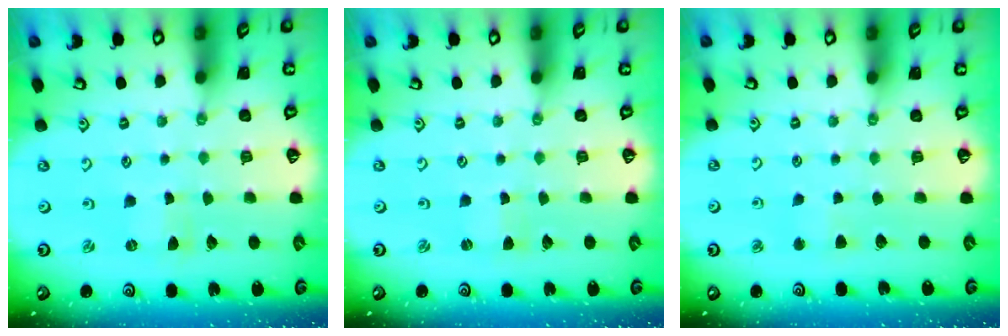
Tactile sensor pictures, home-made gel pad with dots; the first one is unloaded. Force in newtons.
{"total": 0.6, "press": 0.6, "slide": 0.1}
{"total": 2.0, "press": 2.0, "slide": 0.4}